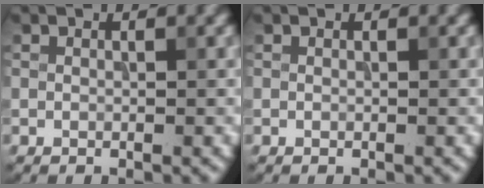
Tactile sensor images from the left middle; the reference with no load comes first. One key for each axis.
{"total": 0.0}